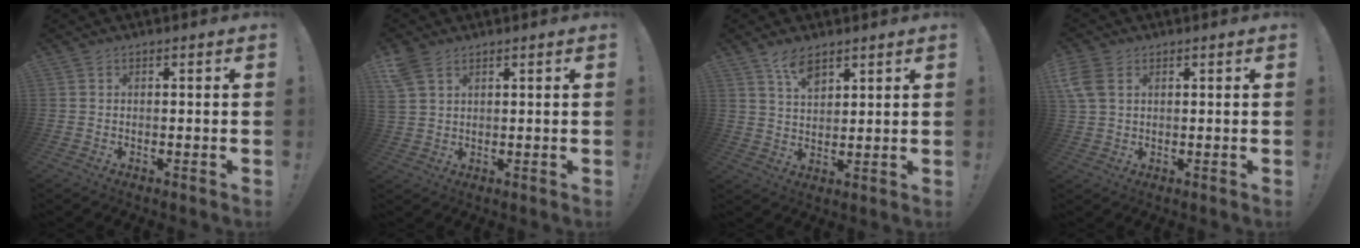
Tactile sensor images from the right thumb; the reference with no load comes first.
{"total": 5.9, "force": [3.5, 3.5, 3.1], "torque": [-0.064, -0.008, 0.069]}
{"total": 6.7, "force": [4.9, 2.6, 3.7], "torque": [-0.056, -0.029, 0.087]}
{"total": 6.5, "force": [2.5, 4.5, 4.0], "torque": [-0.084, -0.001, 0.049]}